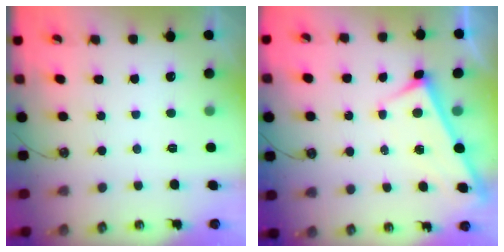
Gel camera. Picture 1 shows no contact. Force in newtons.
{"total": 3.1, "press": 3.1, "slide": 0.2}